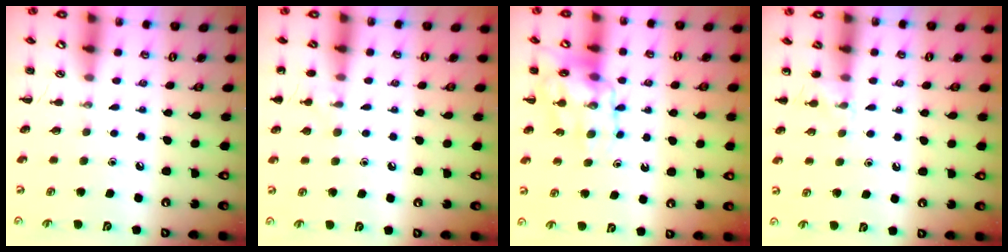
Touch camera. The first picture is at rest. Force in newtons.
{"total": 7.7, "press": 7.3, "slide": 2.4}
{"total": 12.0, "press": 11.7, "slide": 2.4}
{"total": 6.8, "press": 6.3, "slide": 2.4}